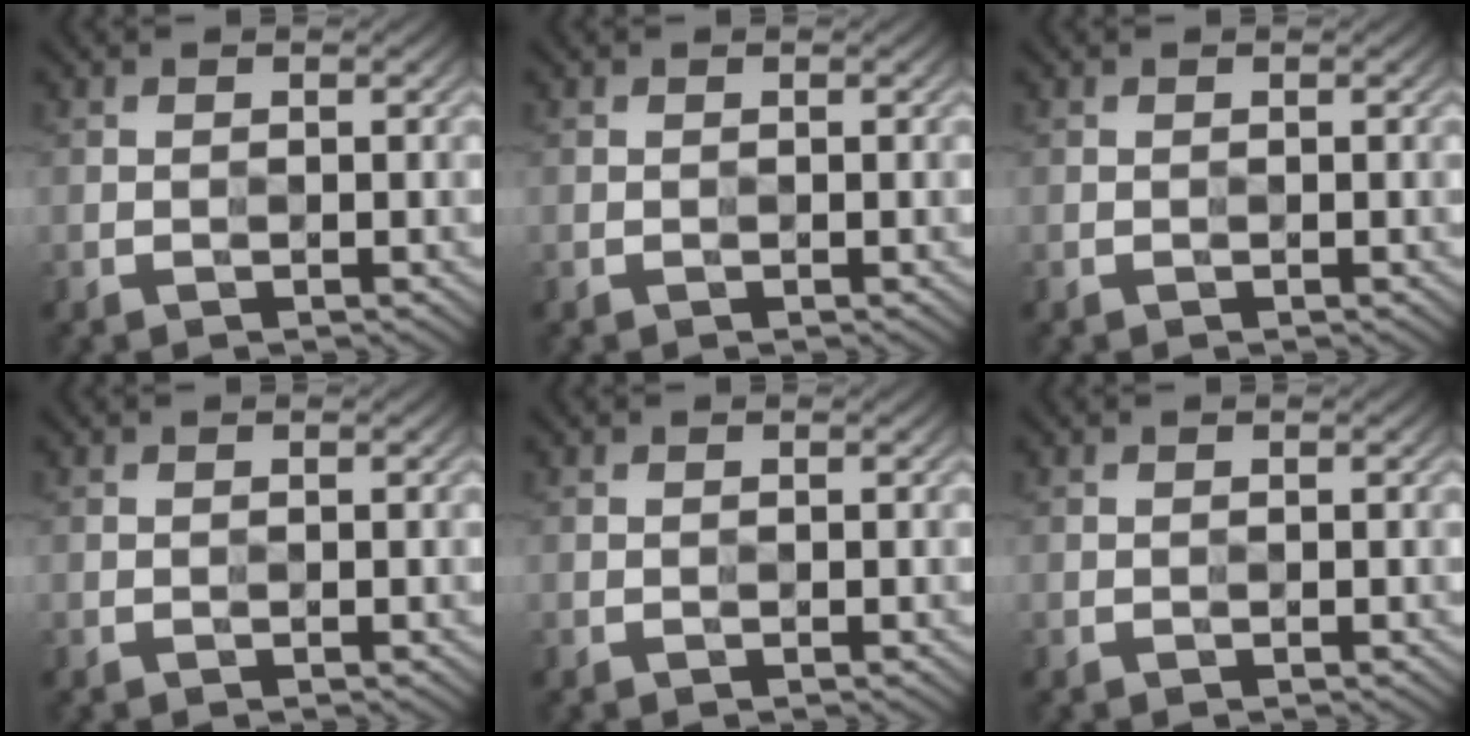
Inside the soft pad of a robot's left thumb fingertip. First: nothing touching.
{"total": 0.0}
{"total": 0.0}
{"total": 0.0}
{"total": 0.0}
{"total": 0.0}